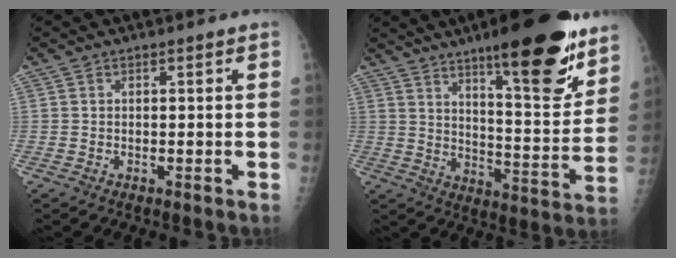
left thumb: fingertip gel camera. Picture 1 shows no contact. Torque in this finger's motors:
{"motor_torque": [3.96, 1.05, 1.49, -1.28, 0.37]}